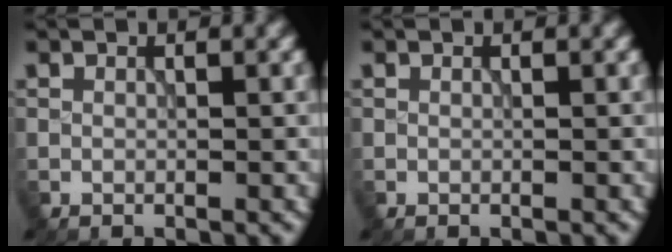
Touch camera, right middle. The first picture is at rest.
{"total": 0.0}